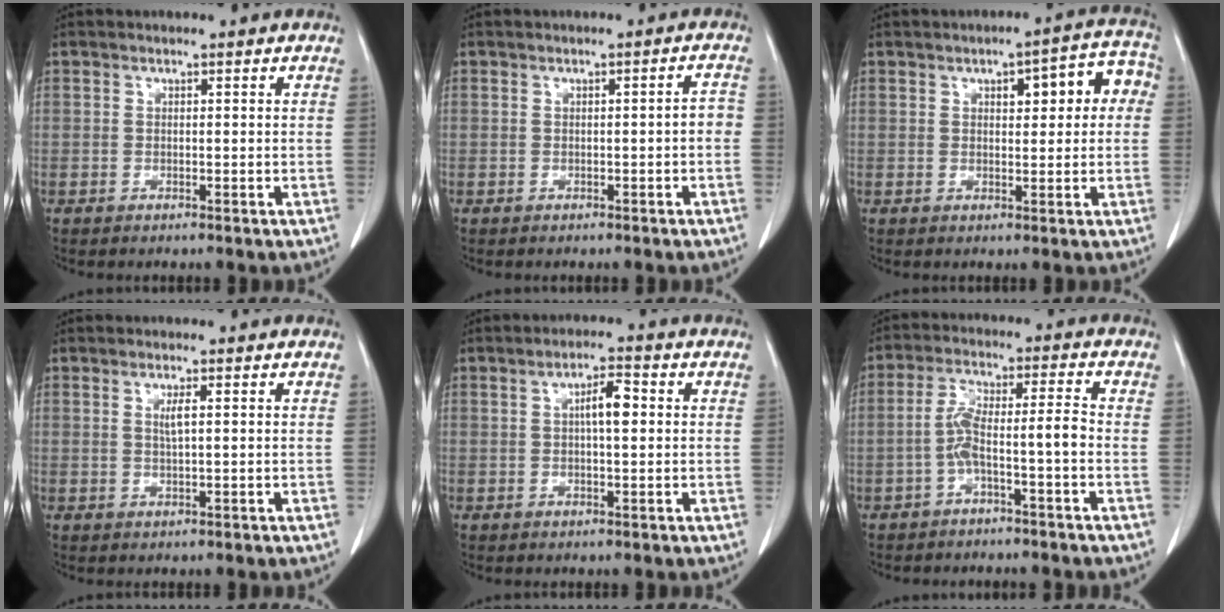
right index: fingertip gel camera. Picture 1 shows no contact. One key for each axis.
{"total": 1.9, "fx": -0.5, "fy": 0.4, "fz": 1.7, "tx": -0.017, "ty": 0.006, "tz": -0.007}
{"total": 7.5, "fx": 1.7, "fy": 2.5, "fz": 6.9, "tx": -0.080, "ty": 0.033, "tz": 0.016}
{"total": 1.9, "fx": 0.5, "fy": 0.0, "fz": 1.8, "tx": -0.037, "ty": 0.000, "tz": 0.009}
{"total": 4.3, "fx": 0.7, "fy": 0.9, "fz": 4.2, "tx": -0.071, "ty": 0.009, "tz": 0.008}
{"total": 6.1, "fx": -2.1, "fy": 0.2, "fz": 5.7, "tx": -0.110, "ty": 0.030, "tz": -0.034}